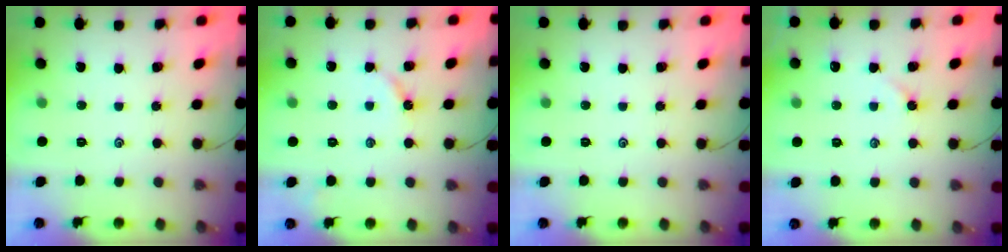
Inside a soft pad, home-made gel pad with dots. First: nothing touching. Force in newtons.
{"total": 3.4, "press": 3.3, "slide": 0.5}
{"total": 0.0}
{"total": 3.1, "press": 3.1, "slide": 0.5}